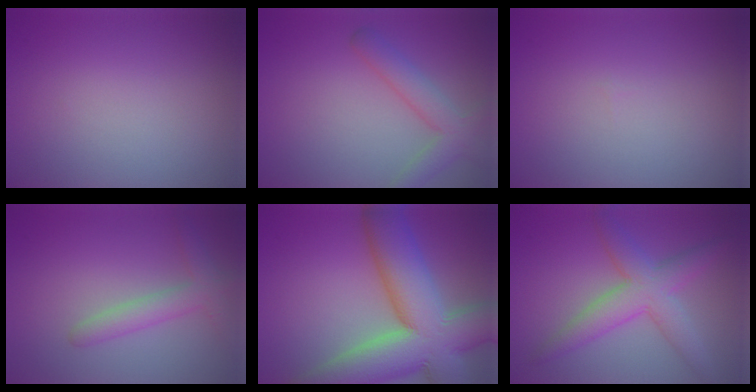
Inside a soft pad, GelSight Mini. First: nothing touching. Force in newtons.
{"total": 3.5, "press": 3.5, "slide": 0.3}
{"total": 0.0}
{"total": 2.1, "press": 2.1, "slide": 0.2}
{"total": 14.1, "press": 14.1, "slide": 0.9}
{"total": 5.0, "press": 5.0, "slide": 0.1}